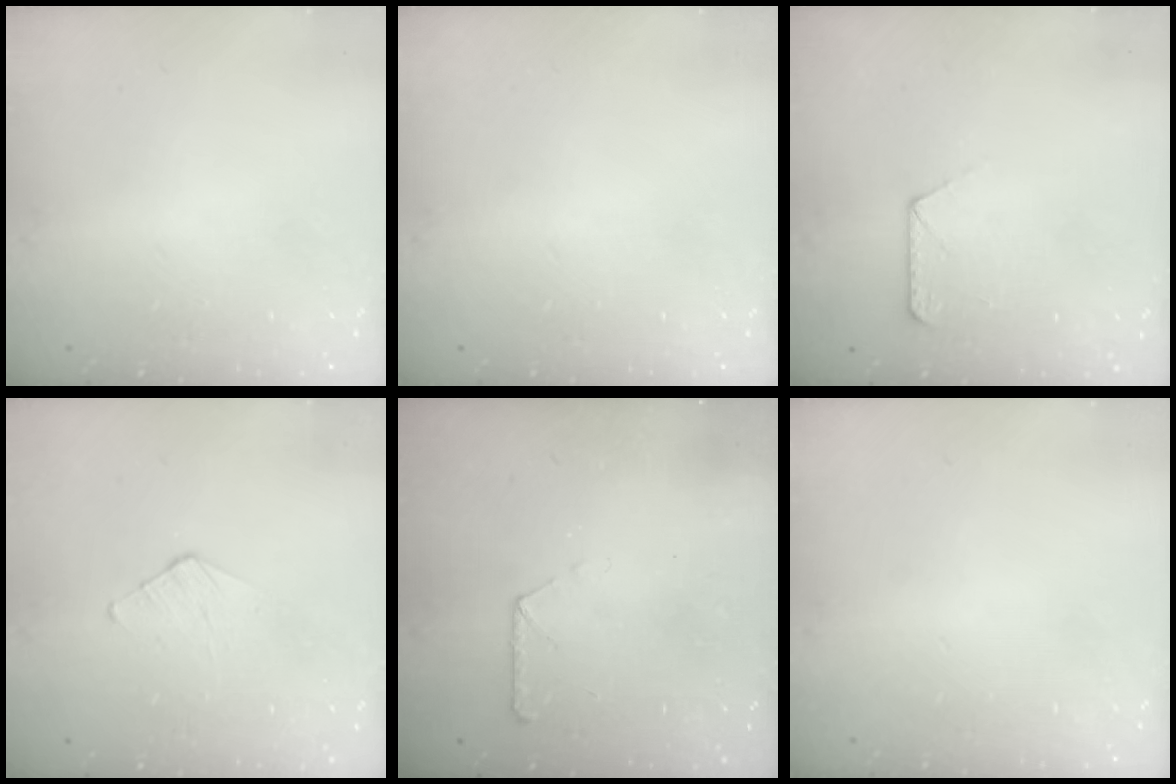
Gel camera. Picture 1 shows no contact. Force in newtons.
{"total": 0.0}
{"total": 7.0, "press": 7.0, "slide": 0.7}
{"total": 2.8, "press": 2.7, "slide": 0.3}
{"total": 6.6, "press": 6.6, "slide": 0.7}
{"total": 0.0}